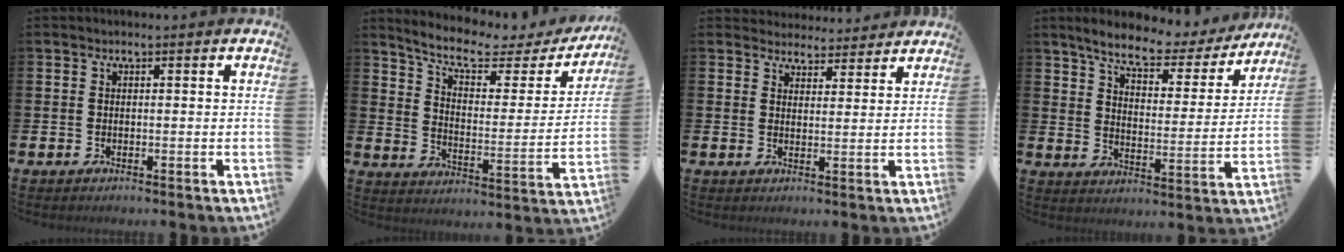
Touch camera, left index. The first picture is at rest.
{"total": 7.5, "force": [6.4, 2.2, 3.3], "torque": [-0.095, -0.039, 0.104]}
{"total": 3.6, "force": [3.5, 0.9, -0.2], "torque": [0.000, -0.024, 0.063]}
{"total": 7.8, "force": [6.9, 2.0, 3.1], "torque": [-0.081, -0.046, 0.113]}